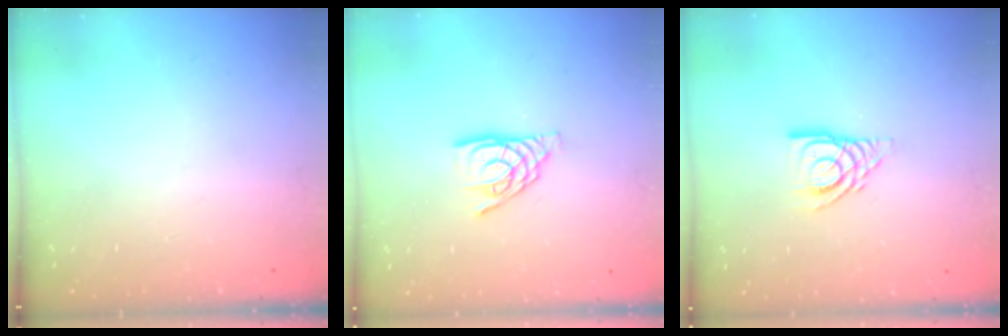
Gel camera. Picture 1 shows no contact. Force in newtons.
{"total": 9.8, "press": 9.8, "slide": 0.9}
{"total": 10.5, "press": 10.4, "slide": 1.3}